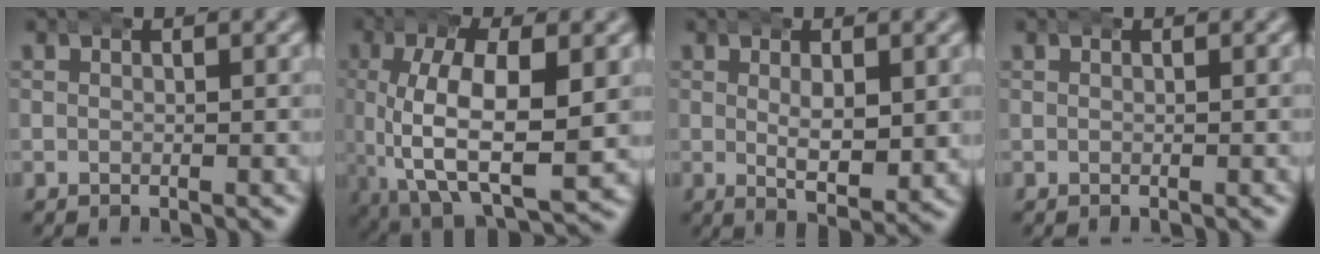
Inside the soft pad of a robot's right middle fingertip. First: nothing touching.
{"total": 11.2, "force": [-2.1, 6.3, 9.0], "torque": [-0.186, -0.039, -0.013]}
{"total": 4.7, "force": [0.3, 1.9, 4.3], "torque": [-0.071, -0.012, 0.008]}
{"total": 0.0}